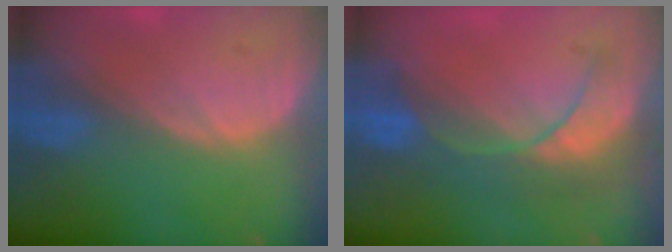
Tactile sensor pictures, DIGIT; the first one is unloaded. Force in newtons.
{"total": 7.9, "press": 7.5, "slide": 2.2}